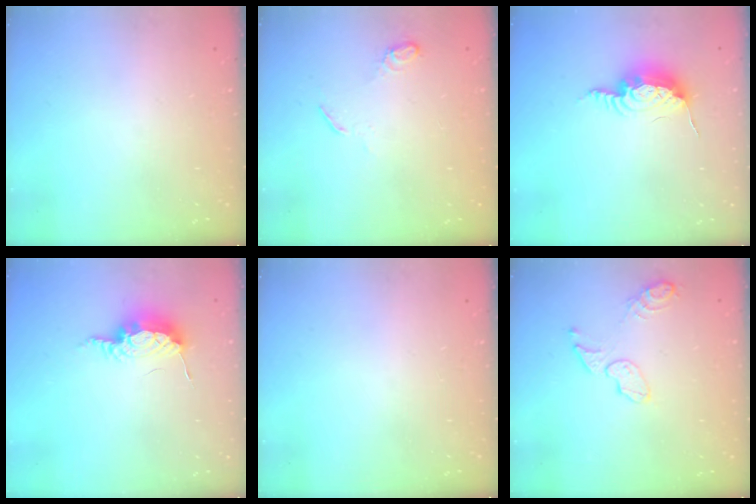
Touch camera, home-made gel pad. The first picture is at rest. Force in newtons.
{"total": 5.1, "press": 5.1, "slide": 0.5}
{"total": 11.9, "press": 11.9, "slide": 0.9}
{"total": 8.6, "press": 8.5, "slide": 0.7}
{"total": 0.0}
{"total": 6.8, "press": 6.8, "slide": 0.5}